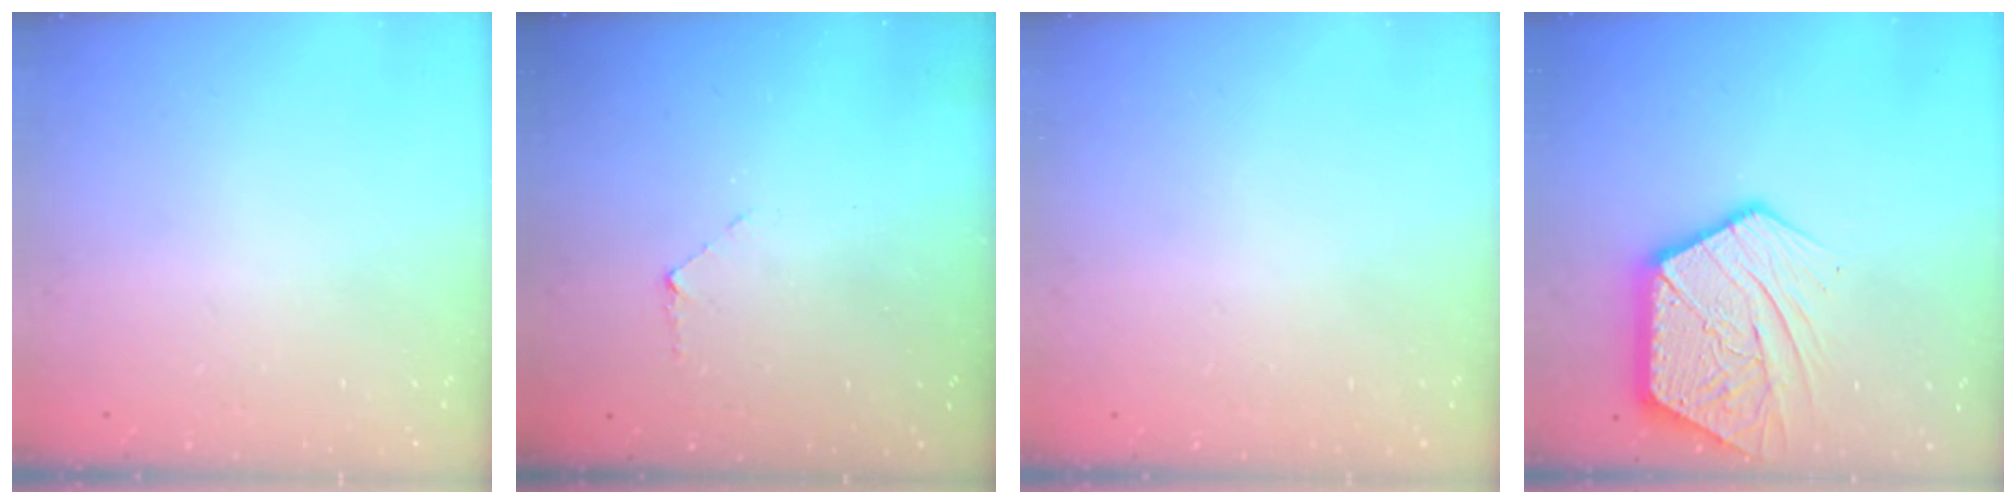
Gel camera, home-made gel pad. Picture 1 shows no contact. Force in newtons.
{"total": 4.0, "press": 4.0, "slide": 0.4}
{"total": 0.0}
{"total": 16.7, "press": 16.6, "slide": 1.5}